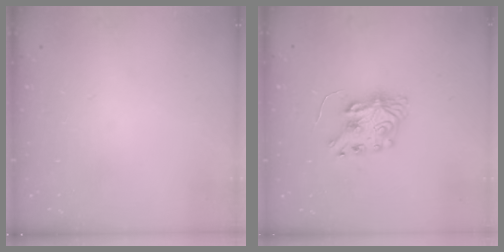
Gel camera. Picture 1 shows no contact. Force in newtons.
{"total": 7.9, "press": 7.9, "slide": 0.2}